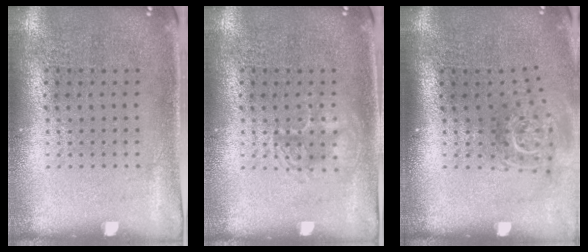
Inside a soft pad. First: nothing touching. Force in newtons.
{"total": 1.8, "press": 1.7, "slide": 0.2}
{"total": 1.9, "press": 1.3, "slide": 1.3}